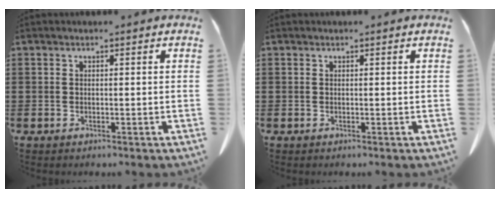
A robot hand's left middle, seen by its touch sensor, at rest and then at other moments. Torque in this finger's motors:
{"motor_torque": [-0.12, 0.08, 0.00, -0.01]}